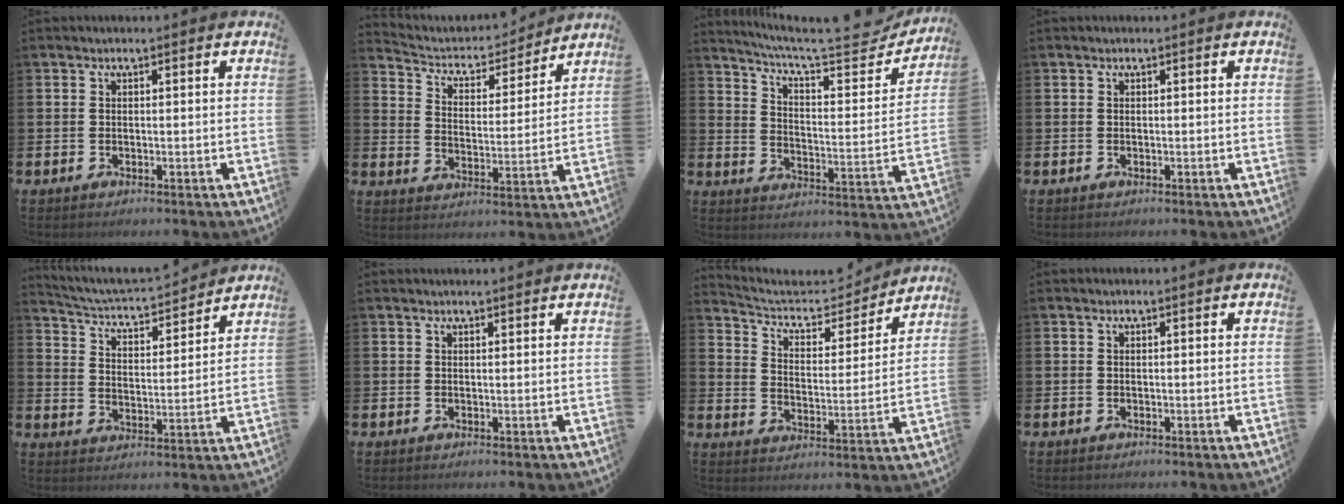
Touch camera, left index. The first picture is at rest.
{"total": 4.9, "force": [4.6, 1.7, 0.7], "torque": [-0.050, -0.040, 0.074]}
{"total": 6.8, "force": [5.9, 1.3, 3.0], "torque": [-0.069, -0.049, 0.090]}
{"total": 0.0}
{"total": 4.7, "force": [4.6, 0.6, 0.8], "torque": [-0.046, -0.042, 0.074]}
{"total": 0.7, "force": [0.7, -0.1, 0.1], "torque": [0.006, -0.004, 0.012]}
{"total": 6.5, "force": [5.8, 2.2, 1.7], "torque": [-0.063, -0.044, 0.095]}
{"total": 0.0}